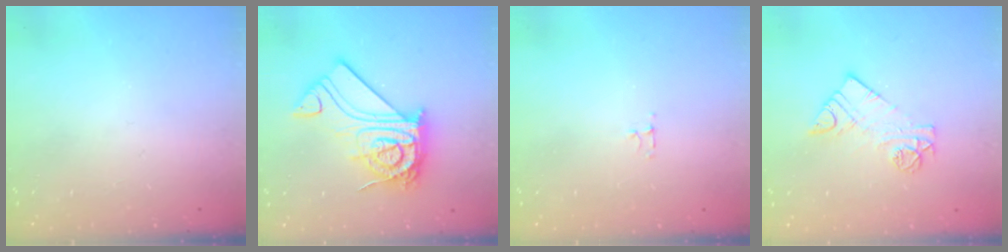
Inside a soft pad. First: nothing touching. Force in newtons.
{"total": 21.6, "press": 21.6, "slide": 2.0}
{"total": 3.1, "press": 3.0, "slide": 0.4}
{"total": 10.1, "press": 10.0, "slide": 0.7}